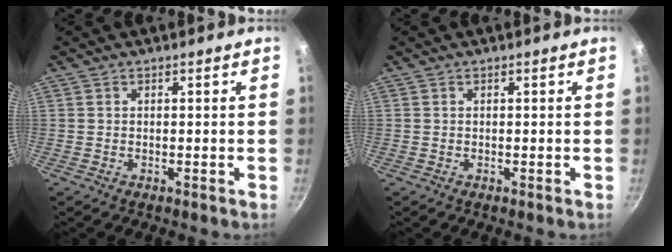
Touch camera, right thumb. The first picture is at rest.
{"total": 0.0}